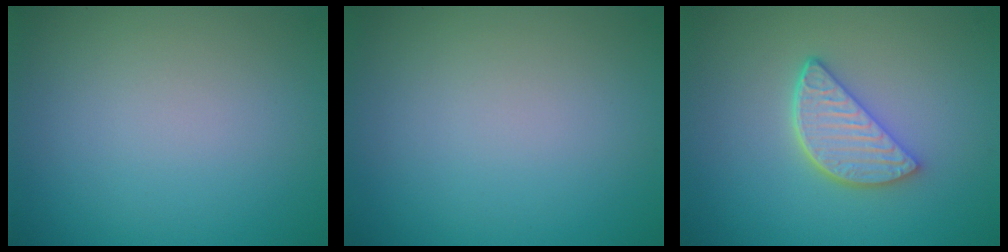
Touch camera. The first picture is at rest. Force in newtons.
{"total": 0.0}
{"total": 4.0, "press": 3.2, "slide": 2.4}